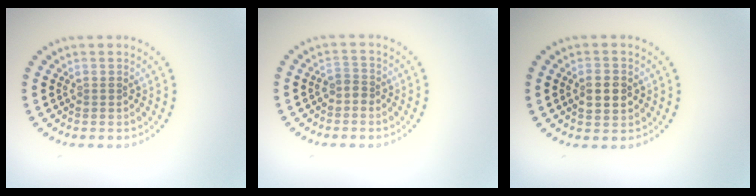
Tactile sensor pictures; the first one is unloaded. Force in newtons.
{"total": 1.2, "press": 0.9, "slide": 0.8}
{"total": 2.9, "press": 2.9, "slide": 0.2}